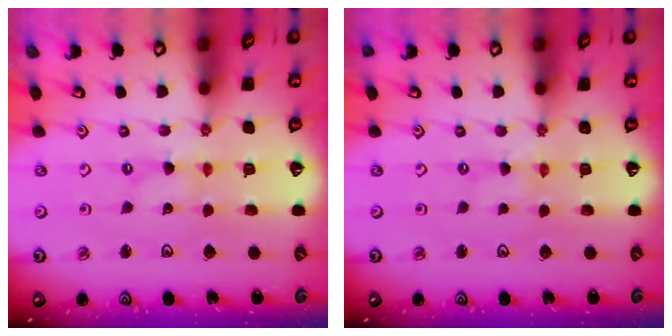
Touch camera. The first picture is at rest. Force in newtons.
{"total": 0.0}